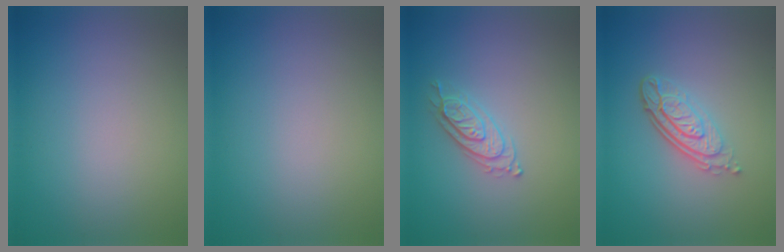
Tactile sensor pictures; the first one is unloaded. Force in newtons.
{"total": 0.0}
{"total": 2.2, "press": 2.2, "slide": 0.4}
{"total": 4.5, "press": 3.1, "slide": 3.2}